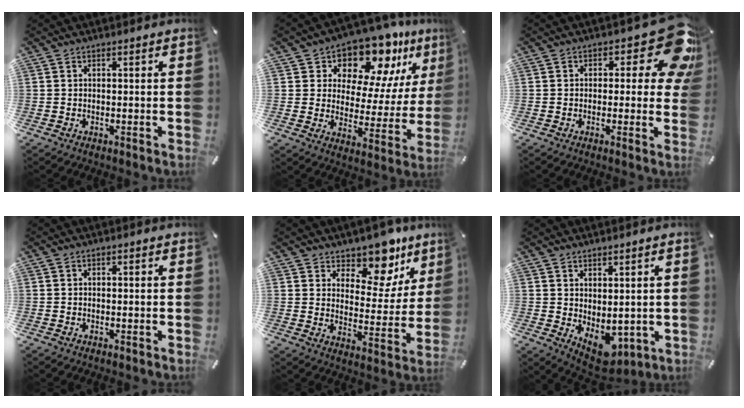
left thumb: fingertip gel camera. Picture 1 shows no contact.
{"total": 13.7, "force": [10.9, 6.9, 4.7], "torque": [-0.072, -0.107, 0.188]}
{"total": 13.1, "force": [5.1, 6.2, 10.4], "torque": [-0.123, -0.040, 0.090]}
{"total": 0.0}
{"total": 12.2, "force": [9.9, 6.0, 4.0], "torque": [-0.047, -0.094, 0.173]}
{"total": 5.2, "force": [-0.4, 4.0, 3.3], "torque": [-0.036, -0.005, -0.002]}